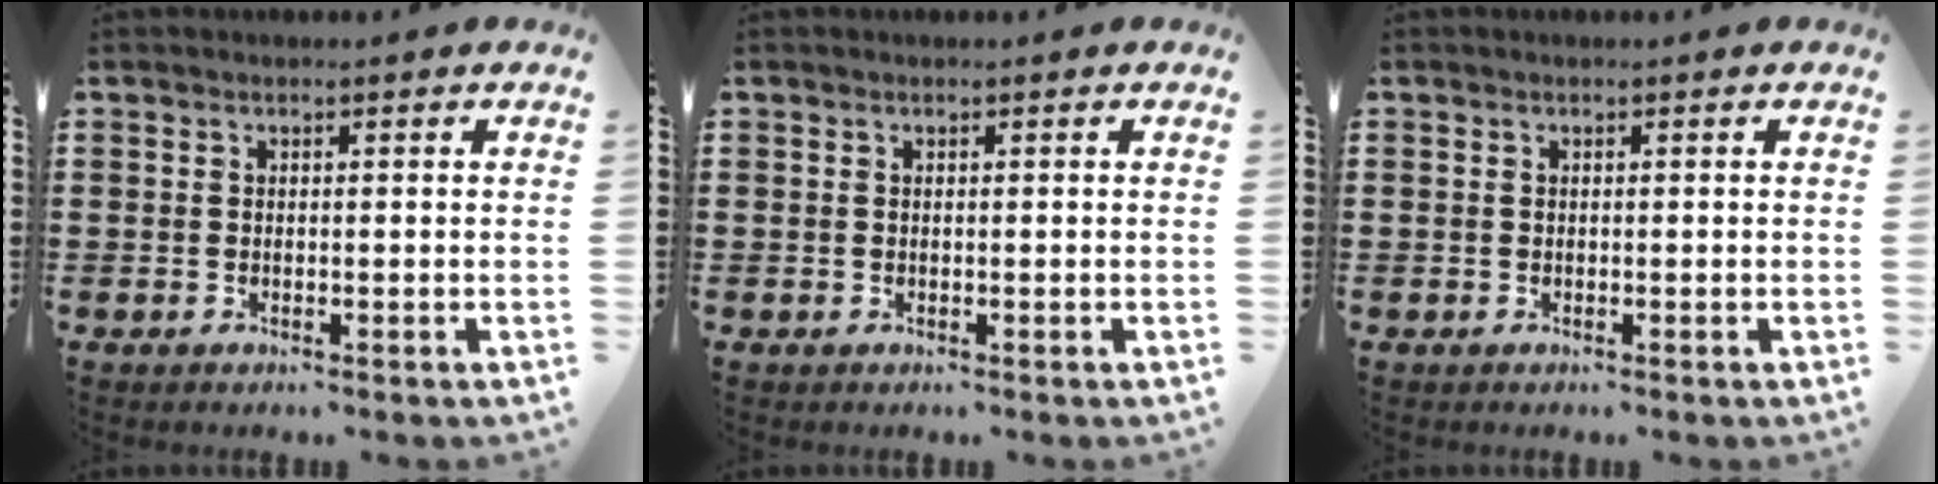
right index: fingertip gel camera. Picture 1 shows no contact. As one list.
[{"total": 0.0}, {"total": 0.0}]